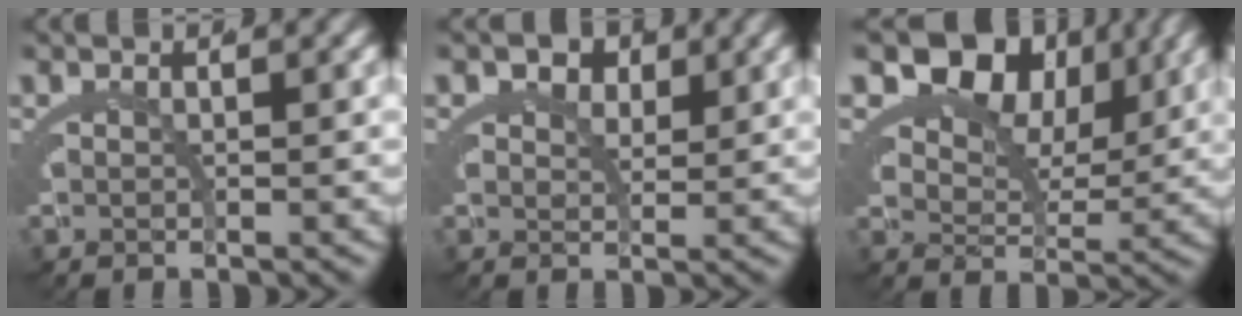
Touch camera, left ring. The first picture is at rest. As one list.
[{"total": 3.8, "force": [1.3, 3.3, 1.5], "torque": [-0.029, -0.018, 0.021]}, {"total": 10.2, "force": [4.8, 6.9, 5.7], "torque": [-0.097, 0.003, 0.075]}]